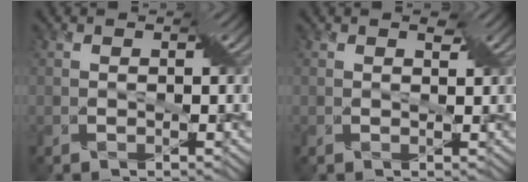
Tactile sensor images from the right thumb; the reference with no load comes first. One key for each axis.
{"total": 0.7, "fx": 0.7, "fy": 0.0, "fz": 0.1, "tx": -0.011, "ty": 0.006, "tz": 0.008}